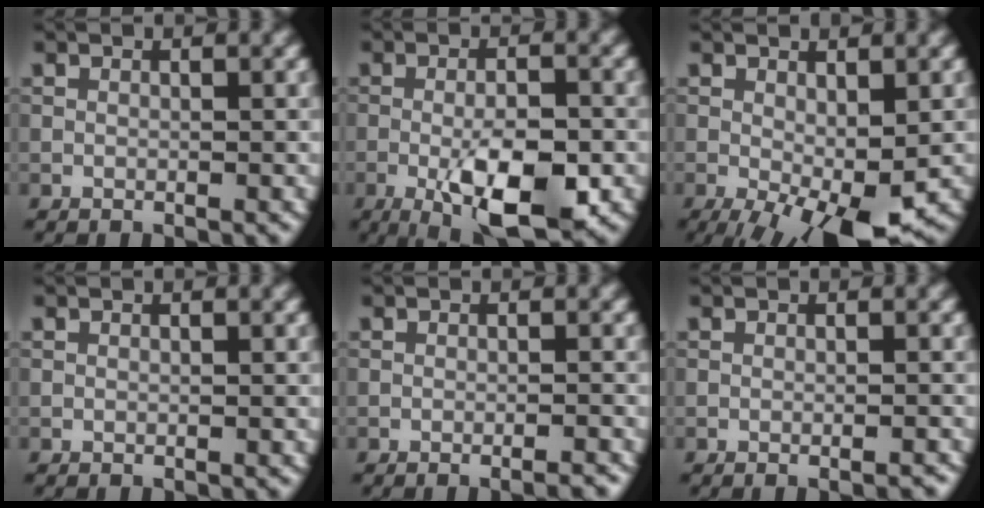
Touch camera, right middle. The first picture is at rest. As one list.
[{"total": 8.3, "force": [-2.8, 2.7, 7.3], "torque": [-0.117, -0.005, -0.046]}, {"total": 6.7, "force": [-2.4, 2.2, 5.8], "torque": [-0.102, -0.017, -0.030]}, {"total": 0.0}, {"total": 1.6, "force": [-0.9, 0.3, 1.3], "torque": [-0.008, 0.003, -0.017]}, {"total": 1.2, "force": [-0.5, 0.2, 1.1], "torque": [-0.009, -0.001, -0.010]}]